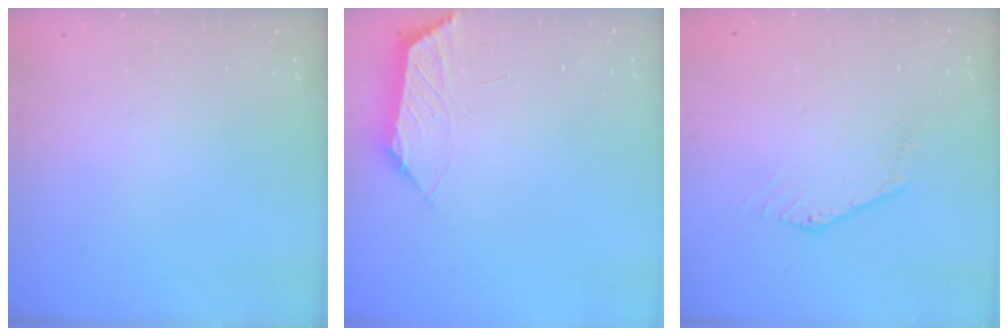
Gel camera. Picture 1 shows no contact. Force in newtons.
{"total": 1.4, "press": 1.3, "slide": 0.4}
{"total": 0.6, "press": 0.3, "slide": 0.5}